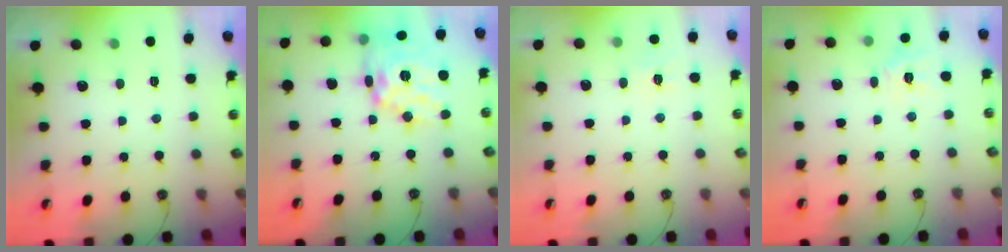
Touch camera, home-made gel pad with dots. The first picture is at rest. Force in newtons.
{"total": 21.6, "press": 21.5, "slide": 2.1}
{"total": 7.9, "press": 7.9, "slide": 0.7}
{"total": 7.8, "press": 7.7, "slide": 0.5}